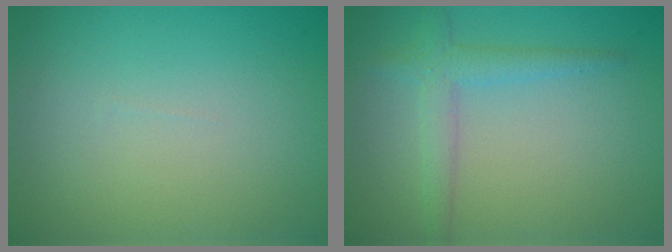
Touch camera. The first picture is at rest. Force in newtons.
{"total": 2.7, "press": 2.7, "slide": 0.0}